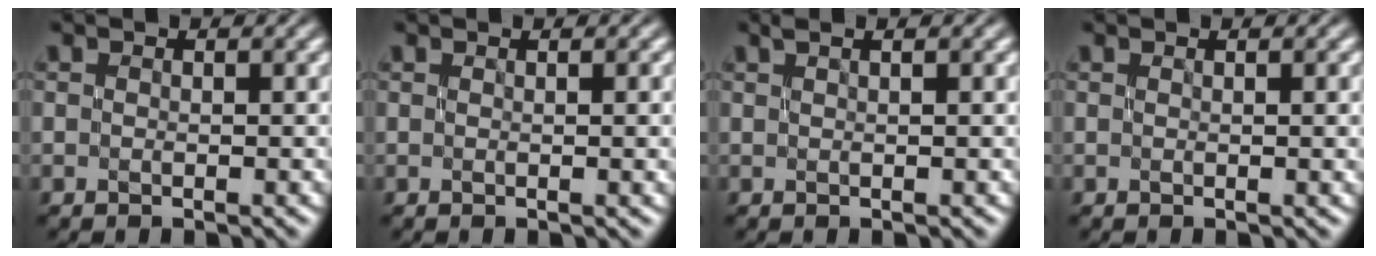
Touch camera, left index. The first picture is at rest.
{"total": 1.4, "force": [0.0, 0.3, 1.3], "torque": [-0.016, -0.001, 0.000]}
{"total": 0.7, "force": [0.4, -0.1, 0.6], "torque": [-0.011, 0.004, 0.007]}
{"total": 1.0, "force": [0.0, 0.2, 1.0], "torque": [-0.013, -0.001, 0.001]}